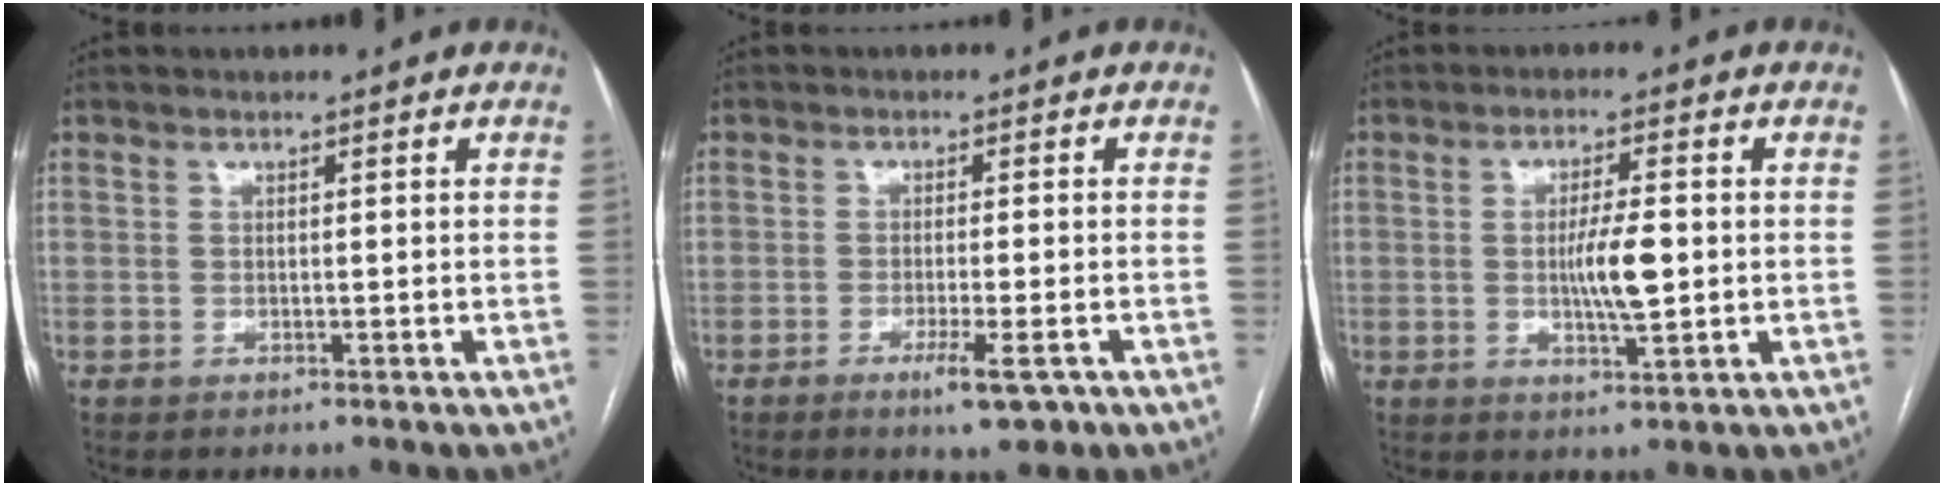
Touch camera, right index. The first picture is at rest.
{"total": 4.8, "force": [-2.6, 0.4, 4.0], "torque": [-0.065, -0.010, -0.039]}
{"total": 6.0, "force": [-0.3, 0.7, 5.9], "torque": [-0.108, -0.005, -0.006]}